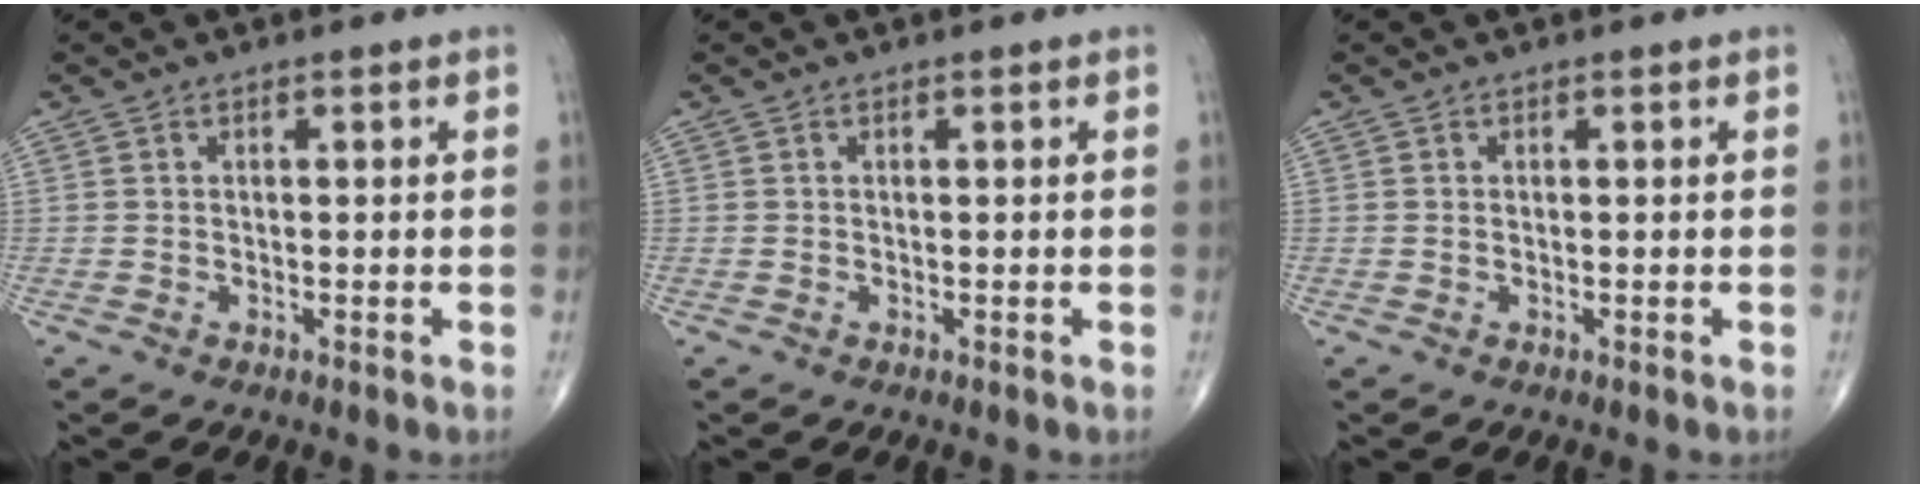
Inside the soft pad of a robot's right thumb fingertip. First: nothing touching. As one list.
[{"total": 0.0}, {"total": 0.0}]